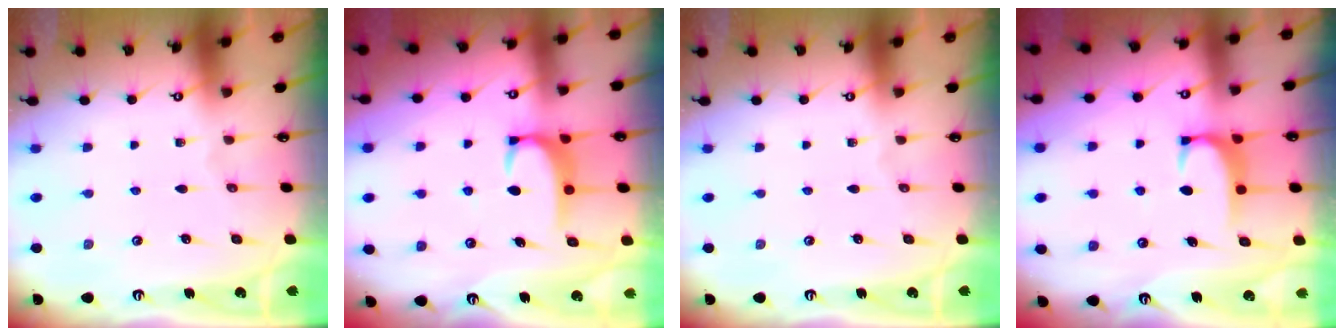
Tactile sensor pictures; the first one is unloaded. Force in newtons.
{"total": 2.7, "press": 2.7, "slide": 0.4}
{"total": 0.0}
{"total": 1.8, "press": 1.8, "slide": 0.5}